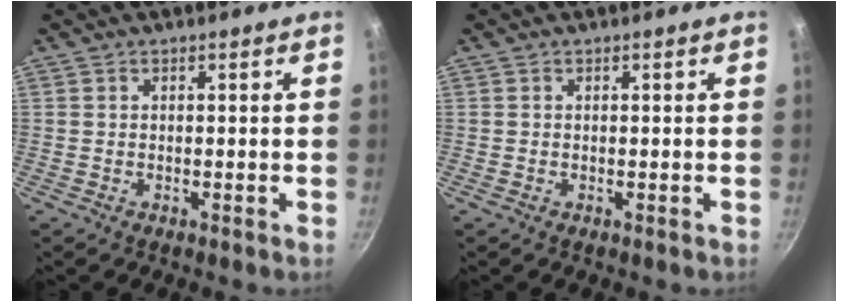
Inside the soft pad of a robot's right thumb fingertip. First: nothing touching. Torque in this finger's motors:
{"motor_torque": [0.28, 0.07, -0.18, -0.09, 0.07]}